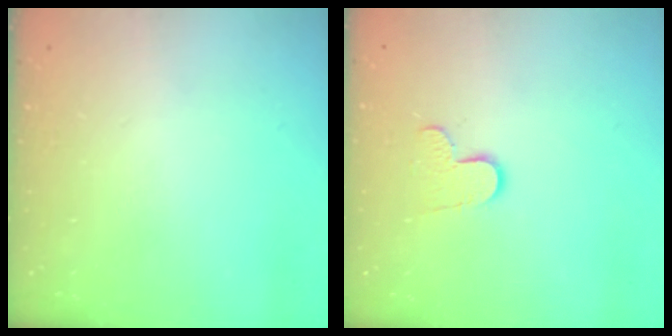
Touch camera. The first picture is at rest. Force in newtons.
{"total": 7.2, "press": 7.2, "slide": 0.4}